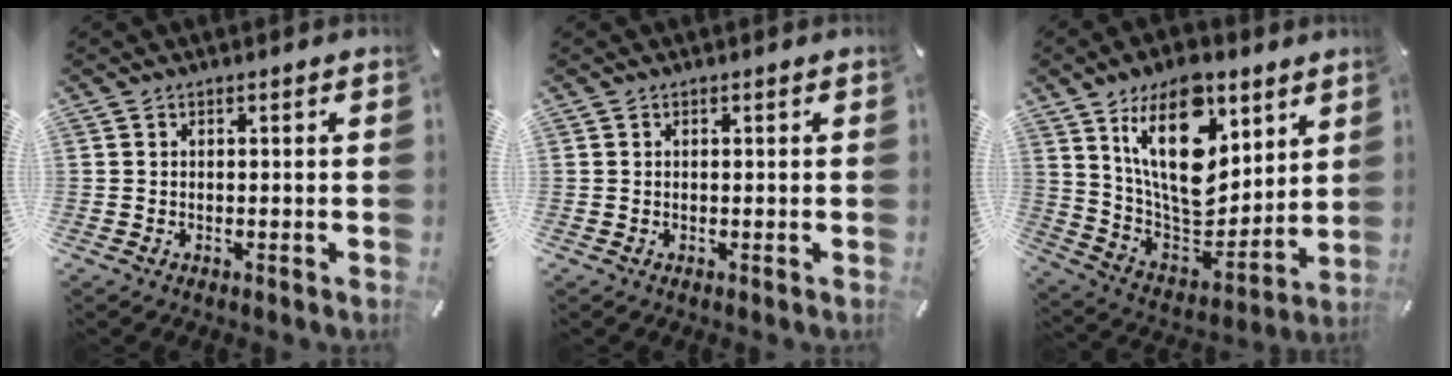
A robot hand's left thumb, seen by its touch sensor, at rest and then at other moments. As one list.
[{"total": 0.0}, {"total": 21.2, "force": [10.4, 11.7, 14.3], "torque": [-0.265, -0.066, 0.177]}]